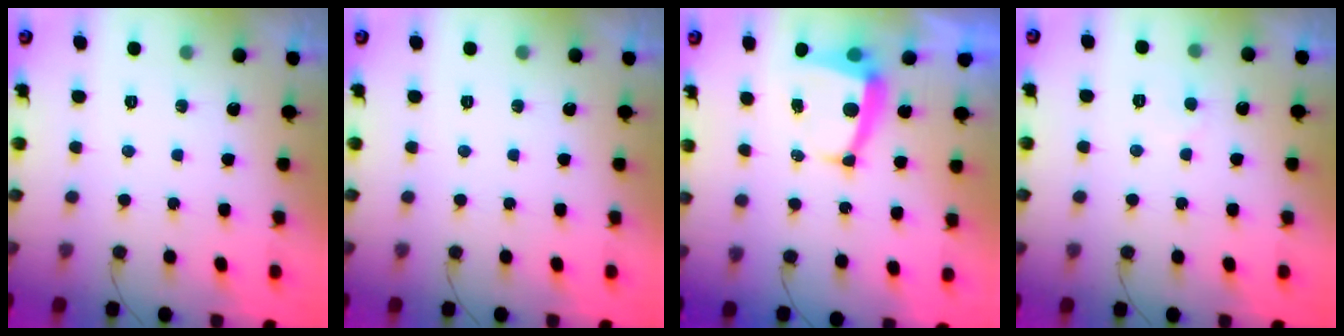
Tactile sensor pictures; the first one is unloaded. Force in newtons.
{"total": 0.0}
{"total": 6.6, "press": 6.6, "slide": 0.3}
{"total": 3.6, "press": 3.6, "slide": 0.3}